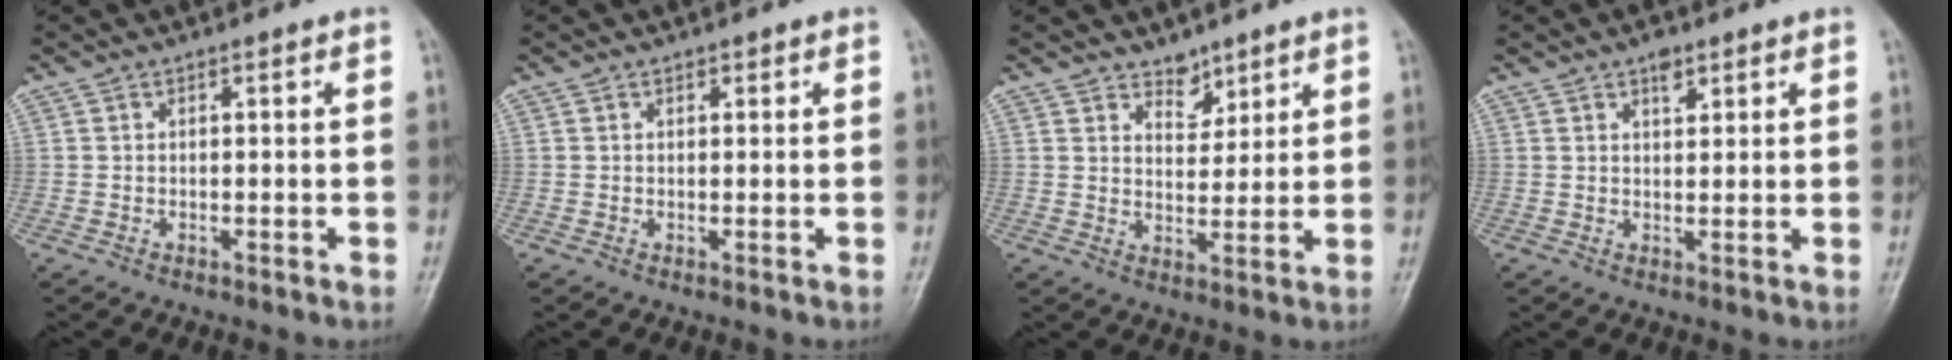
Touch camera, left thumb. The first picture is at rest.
{"total": 0.8, "force": [0.5, 0.6, 0.3], "torque": [0.001, -0.002, 0.005]}
{"total": 4.6, "force": [3.5, 2.6, 1.5], "torque": [0.002, -0.027, 0.059]}
{"total": 2.8, "force": [1.7, 1.5, 1.6], "torque": [-0.015, -0.009, 0.027]}